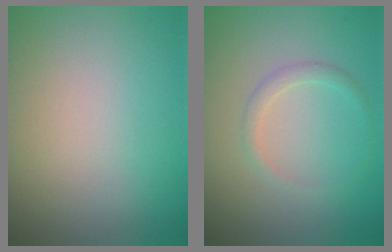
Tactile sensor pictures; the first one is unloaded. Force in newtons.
{"total": 1.2, "press": 1.2, "slide": 0.1}